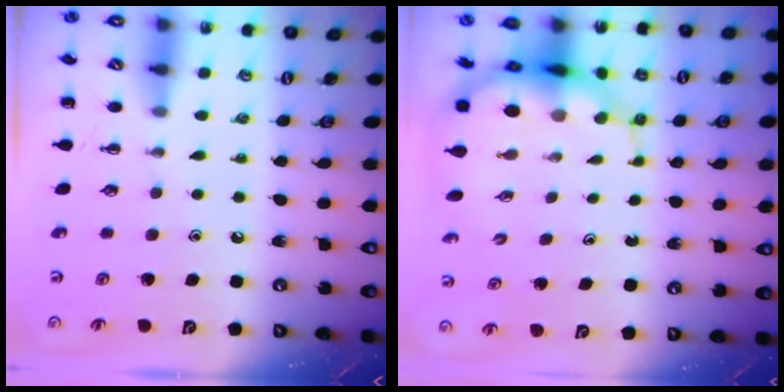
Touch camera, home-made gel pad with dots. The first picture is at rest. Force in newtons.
{"total": 8.1, "press": 7.7, "slide": 2.4}